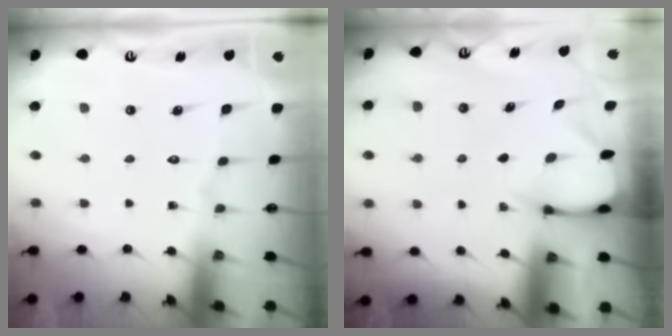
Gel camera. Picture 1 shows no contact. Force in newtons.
{"total": 2.4, "press": 2.4, "slide": 0.3}